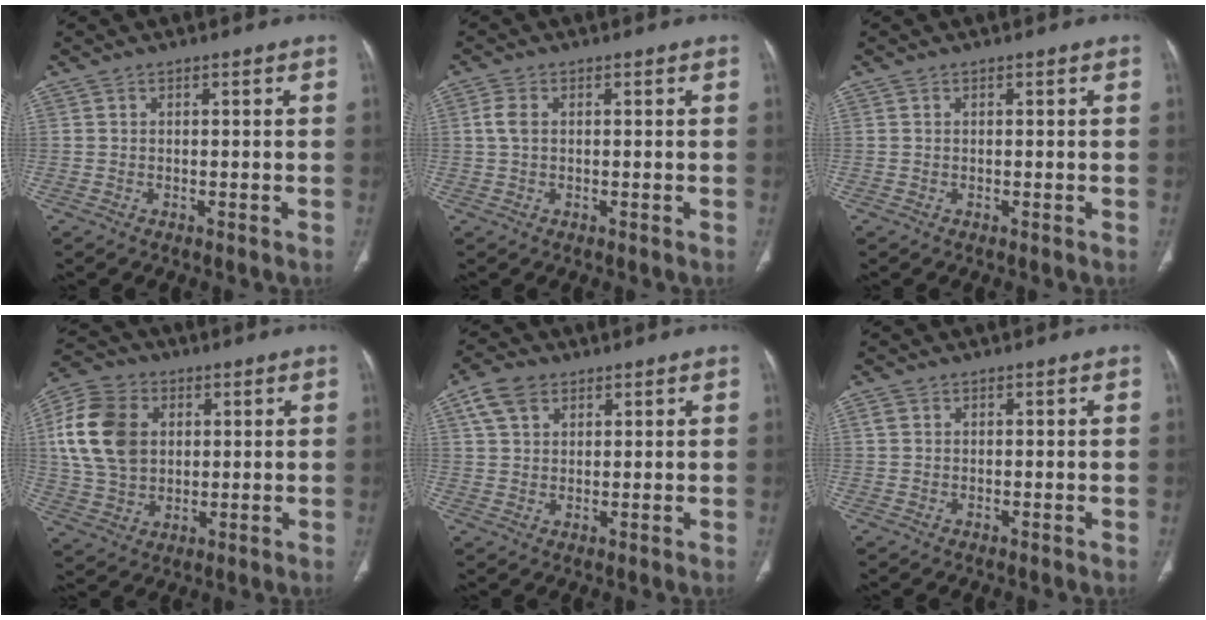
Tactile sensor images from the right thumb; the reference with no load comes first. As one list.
[{"total": 2.7, "force": [0.4, 1.6, 2.1], "torque": [-0.054, 0.006, 0.006]}, {"total": 0.0}, {"total": 15.5, "force": [3.1, 11.6, 9.7], "torque": [-0.174, 0.003, 0.058]}, {"total": 6.3, "force": [3.2, 4.2, 3.4], "torque": [-0.054, 0.001, 0.063]}, {"total": 1.4, "force": [0.6, 1.1, 0.8], "torque": [-0.015, 0.001, 0.012]}]